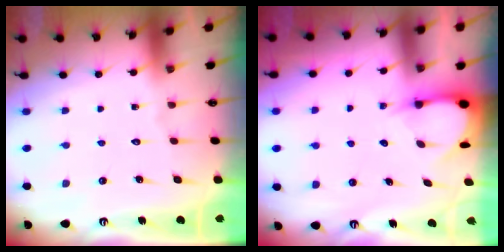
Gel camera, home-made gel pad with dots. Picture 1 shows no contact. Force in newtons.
{"total": 3.5, "press": 3.5, "slide": 0.4}